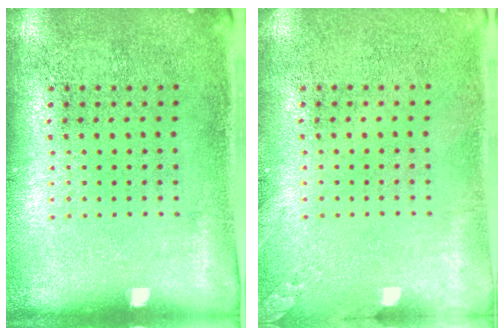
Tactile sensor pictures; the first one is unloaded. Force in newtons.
{"total": 1.0, "press": 1.0, "slide": 0.1}